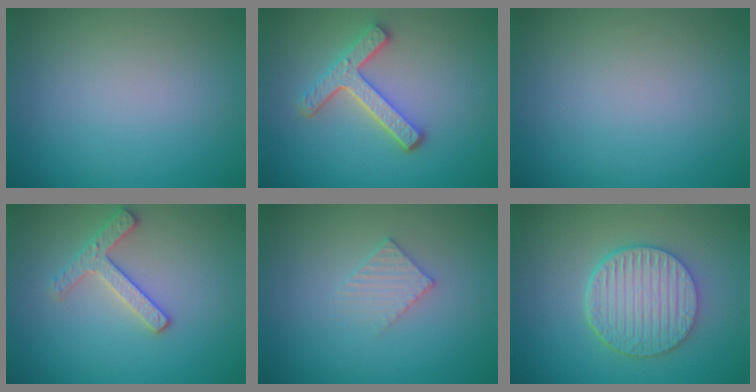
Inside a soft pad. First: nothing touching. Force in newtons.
{"total": 4.3, "press": 3.3, "slide": 2.7}
{"total": 0.0}
{"total": 2.6, "press": 2.6, "slide": 0.3}
{"total": 1.9, "press": 1.9, "slide": 0.2}
{"total": 6.0, "press": 4.7, "slide": 3.6}